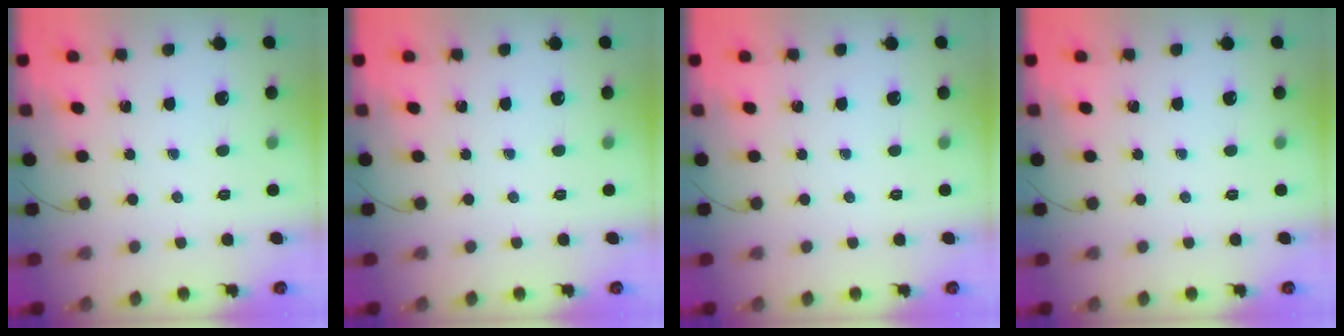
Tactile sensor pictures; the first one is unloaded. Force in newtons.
{"total": 0.0}
{"total": 0.0}
{"total": 0.0}